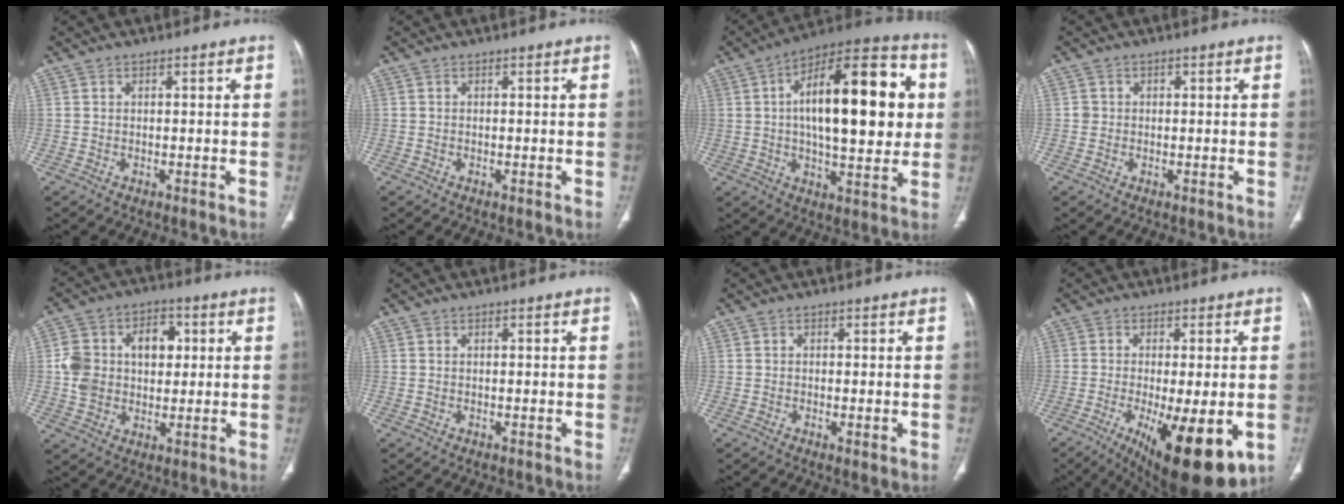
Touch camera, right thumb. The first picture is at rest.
{"total": 0.0}
{"total": 25.9, "force": [3.8, 10.7, 23.3], "torque": [-0.328, 0.018, 0.045]}
{"total": 1.2, "force": [0.0, 1.2, 0.1], "torque": [0.007, 0.005, -0.001]}
{"total": 13.1, "force": [1.8, 9.7, 8.6], "torque": [-0.120, 0.018, 0.032]}
{"total": 0.0}
{"total": 1.5, "force": [-0.4, 0.3, 1.4], "torque": [-0.031, -0.007, -0.008]}
{"total": 16.7, "force": [-5.7, 5.2, 14.8], "torque": [-0.198, -0.024, -0.070]}